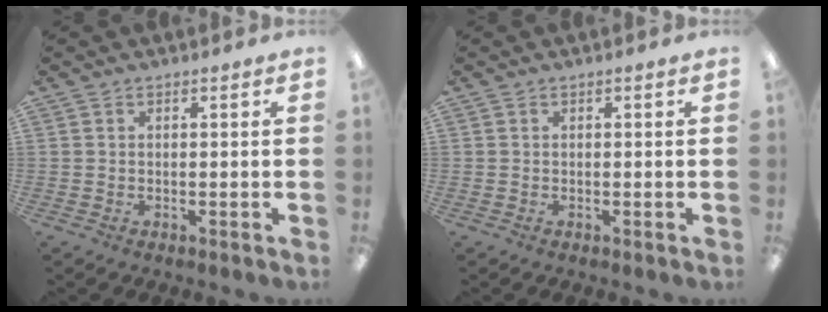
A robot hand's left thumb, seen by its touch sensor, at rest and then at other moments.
{"total": 0.0}